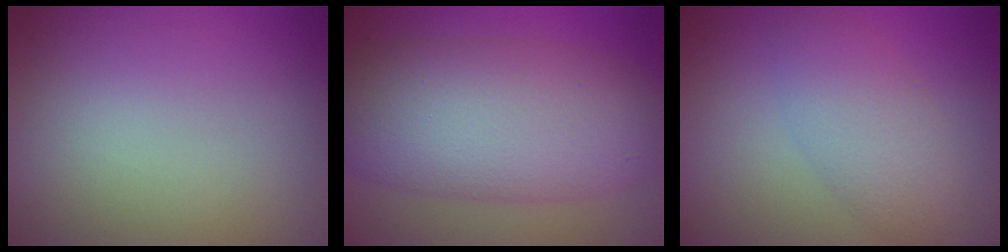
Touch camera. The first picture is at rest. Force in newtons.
{"total": 9.8, "press": 9.8, "slide": 0.1}
{"total": 3.9, "press": 3.9, "slide": 0.2}